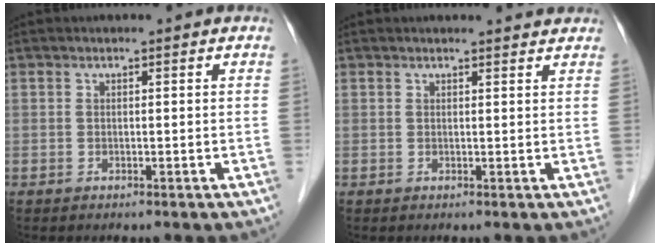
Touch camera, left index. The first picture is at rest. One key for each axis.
{"total": 3.0, "fx": 2.9, "fy": 0.3, "fz": 0.5, "tx": -0.011, "ty": 0.003, "tz": 0.027}